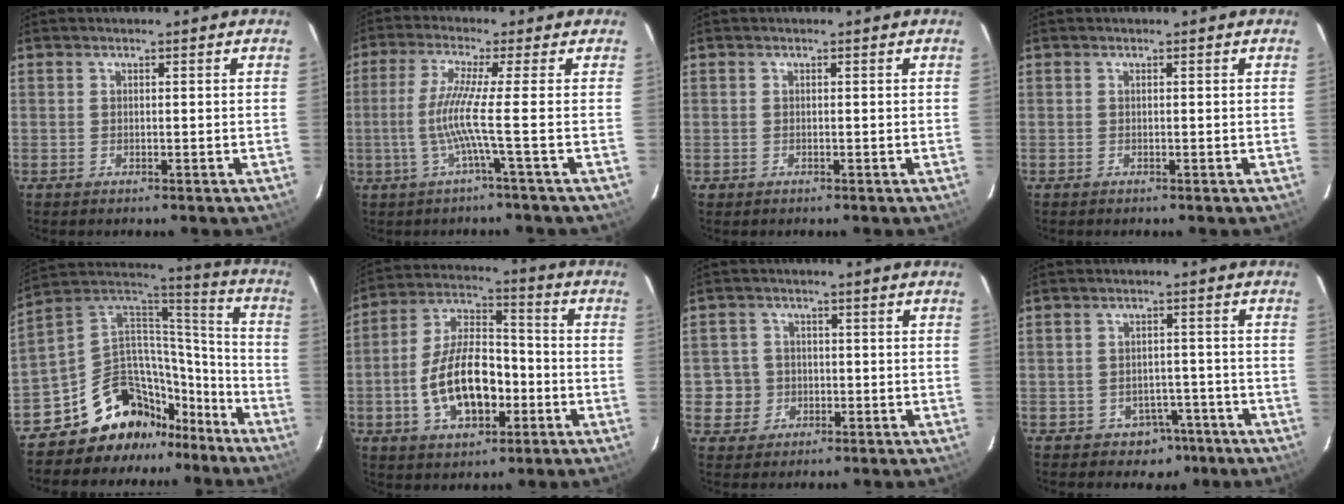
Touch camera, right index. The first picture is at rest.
{"total": 6.5, "force": [-1.6, -2.5, 5.8], "torque": [-0.124, -0.006, -0.027]}
{"total": 1.0, "force": [-0.4, 0.9, 0.0], "torque": [-0.001, 0.003, -0.004]}
{"total": 0.0}
{"total": 18.7, "force": [-14.2, 10.9, 5.1], "torque": [-0.117, 0.070, -0.229]}
{"total": 14.7, "force": [-4.2, 7.8, 11.7], "torque": [-0.233, 0.020, -0.064]}
{"total": 5.1, "force": [-1.0, 4.9, 0.5], "torque": [-0.015, 0.022, -0.011]}
{"total": 5.3, "force": [-3.4, 4.1, 0.6], "torque": [-0.017, 0.029, -0.031]}